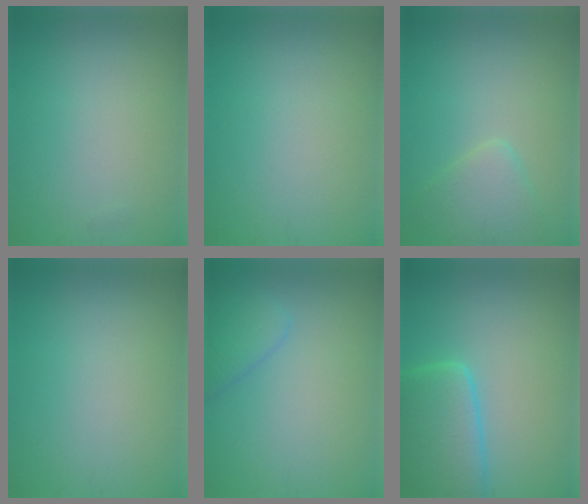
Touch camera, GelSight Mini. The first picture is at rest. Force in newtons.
{"total": 0.0}
{"total": 2.7, "press": 2.7, "slide": 0.3}
{"total": 0.0}
{"total": 2.5, "press": 2.5, "slide": 0.2}
{"total": 7.1, "press": 7.1, "slide": 0.4}